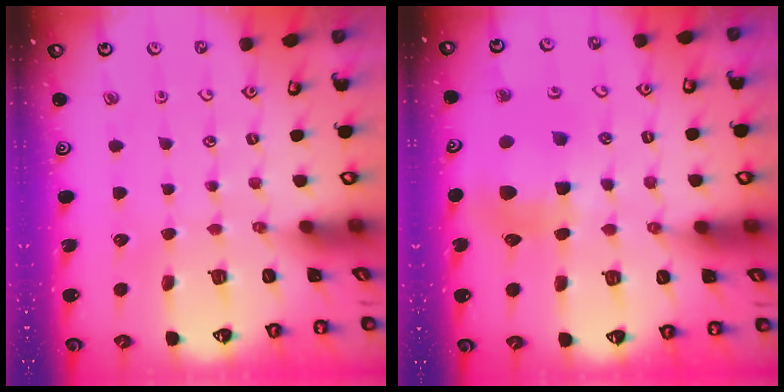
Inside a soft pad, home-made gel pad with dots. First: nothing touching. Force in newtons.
{"total": 9.2, "press": 9.2, "slide": 1.1}